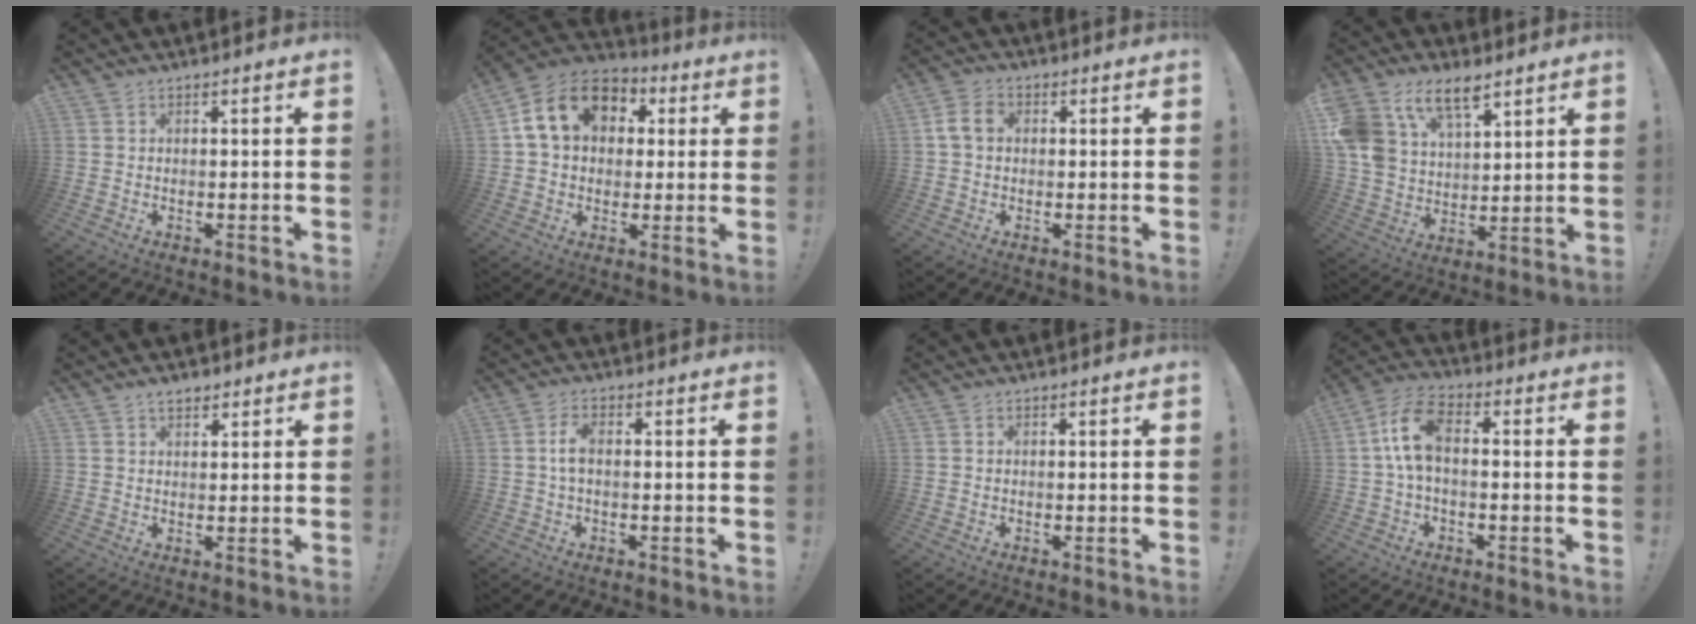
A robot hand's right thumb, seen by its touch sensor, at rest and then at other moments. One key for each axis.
{"total": 15.7, "fx": 4.9, "fy": 11.7, "fz": 9.3, "tx": -0.140, "ty": 0.003, "tz": 0.095}
{"total": 6.4, "fx": 0.8, "fy": 4.7, "fz": 4.3, "tx": -0.083, "ty": 0.014, "tz": 0.019}
{"total": 14.9, "fx": 9.1, "fy": 9.0, "fz": 7.7, "tx": -0.156, "ty": -0.046, "tz": 0.175}
{"total": 2.8, "fx": 2.0, "fy": 1.5, "fz": 1.2, "tx": -0.018, "ty": -0.006, "tz": 0.036}
{"total": 4.2, "fx": 0.1, "fy": 1.7, "fz": 3.9, "tx": -0.079, "ty": 0.007, "tz": 0.001}
{"total": 0.0}
{"total": 10.5, "fx": 0.5, "fy": 5.4, "fz": 9.0, "tx": -0.182, "ty": 0.011, "tz": 0.014}